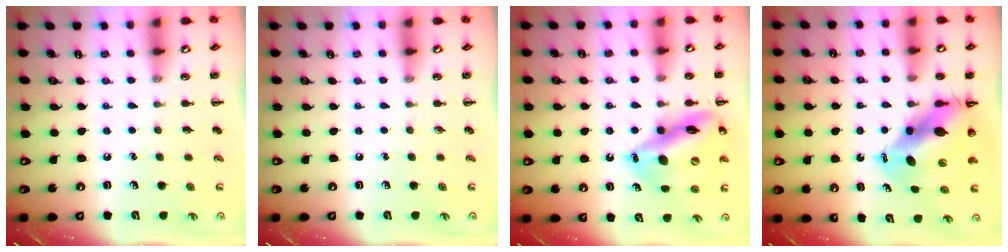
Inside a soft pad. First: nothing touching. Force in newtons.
{"total": 0.0}
{"total": 17.9, "press": 17.6, "slide": 3.5}
{"total": 11.5, "press": 10.9, "slide": 3.6}